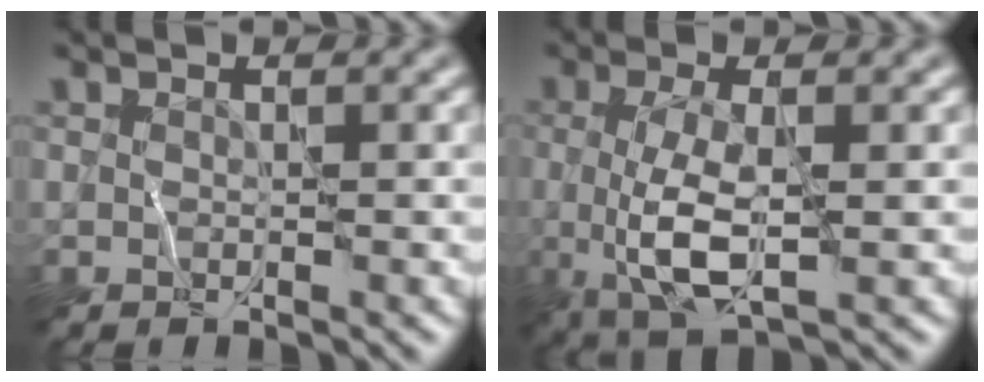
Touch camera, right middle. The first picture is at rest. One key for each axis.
{"total": 5.1, "fx": -0.2, "fy": 1.5, "fz": 4.9, "tx": -0.105, "ty": -0.011, "tz": -0.002}